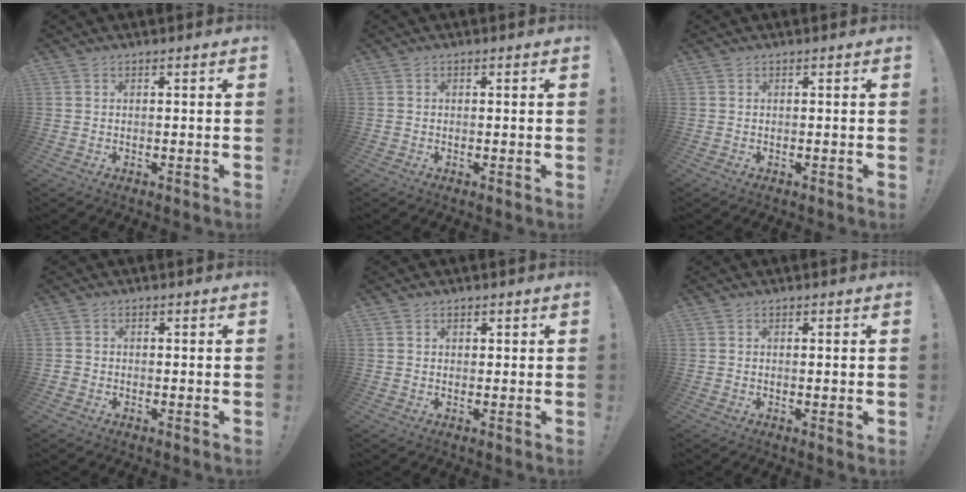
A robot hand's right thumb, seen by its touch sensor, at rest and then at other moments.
{"total": 0.5, "force": [-0.2, 0.4, 0.3], "torque": [-0.008, 0.003, -0.002]}
{"total": 0.0}
{"total": 1.3, "force": [-0.6, 0.9, 0.6], "torque": [-0.011, 0.005, -0.011]}
{"total": 1.0, "force": [0.4, 0.9, 0.3], "torque": [0.000, 0.000, 0.005]}
{"total": 1.6, "force": [0.1, 0.2, 1.6], "torque": [-0.015, -0.006, -0.001]}